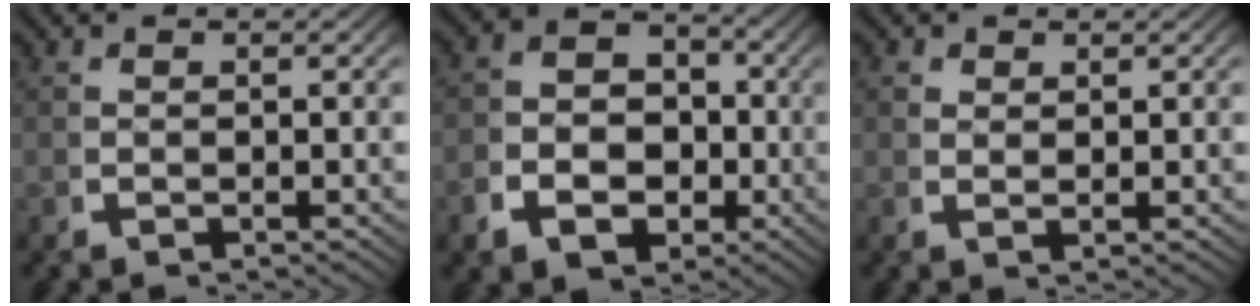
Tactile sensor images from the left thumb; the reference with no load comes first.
{"total": 8.1, "force": [-0.9, 6.6, 4.6], "torque": [-0.086, -0.025, -0.010]}
{"total": 1.1, "force": [1.0, 0.2, 0.5], "torque": [-0.013, -0.008, 0.026]}